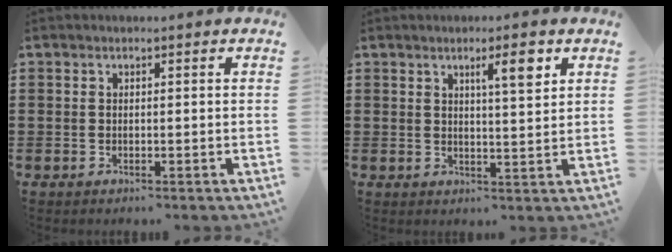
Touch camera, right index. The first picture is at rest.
{"total": 4.6, "force": [2.3, 0.8, 3.9], "torque": [-0.058, -0.004, 0.031]}